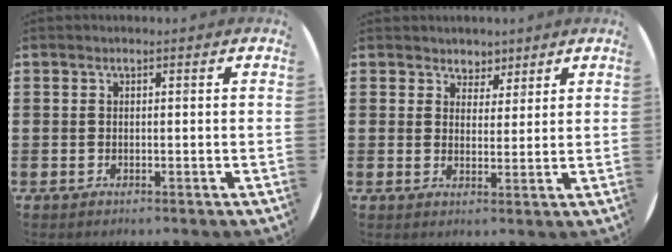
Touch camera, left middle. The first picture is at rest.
{"total": 3.1, "force": [2.6, 1.6, -0.1], "torque": [-0.005, 0.000, 0.050]}